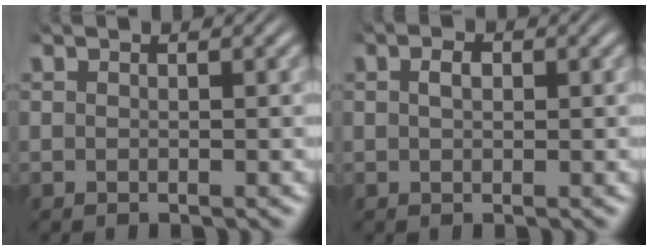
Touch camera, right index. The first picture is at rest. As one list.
[{"total": 1.1, "force": [0.1, 0.5, 1.0], "torque": [-0.013, -0.002, 0.004]}]